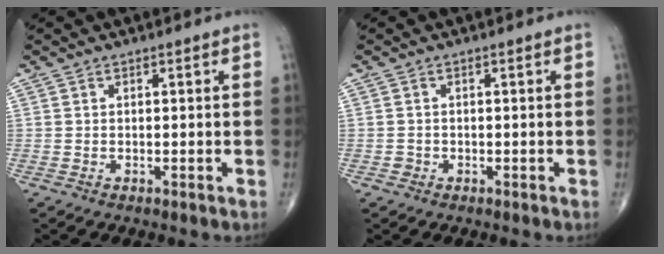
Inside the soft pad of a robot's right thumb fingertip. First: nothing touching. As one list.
[{"total": 0.8, "force": [-0.4, 0.7, 0.1], "torque": [0.005, 0.005, -0.009]}]